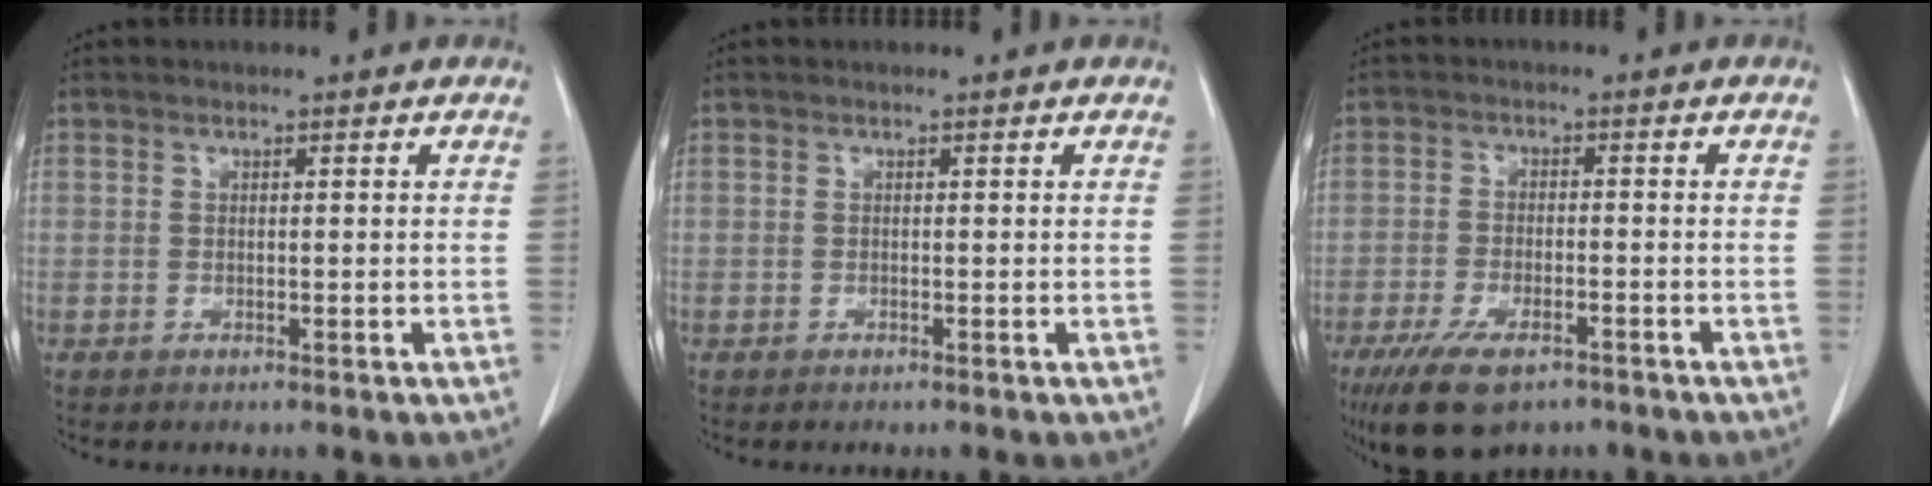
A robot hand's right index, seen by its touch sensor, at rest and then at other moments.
{"total": 0.0}
{"total": 9.6, "force": [-6.5, 3.6, 6.0], "torque": [-0.110, -0.015, -0.108]}